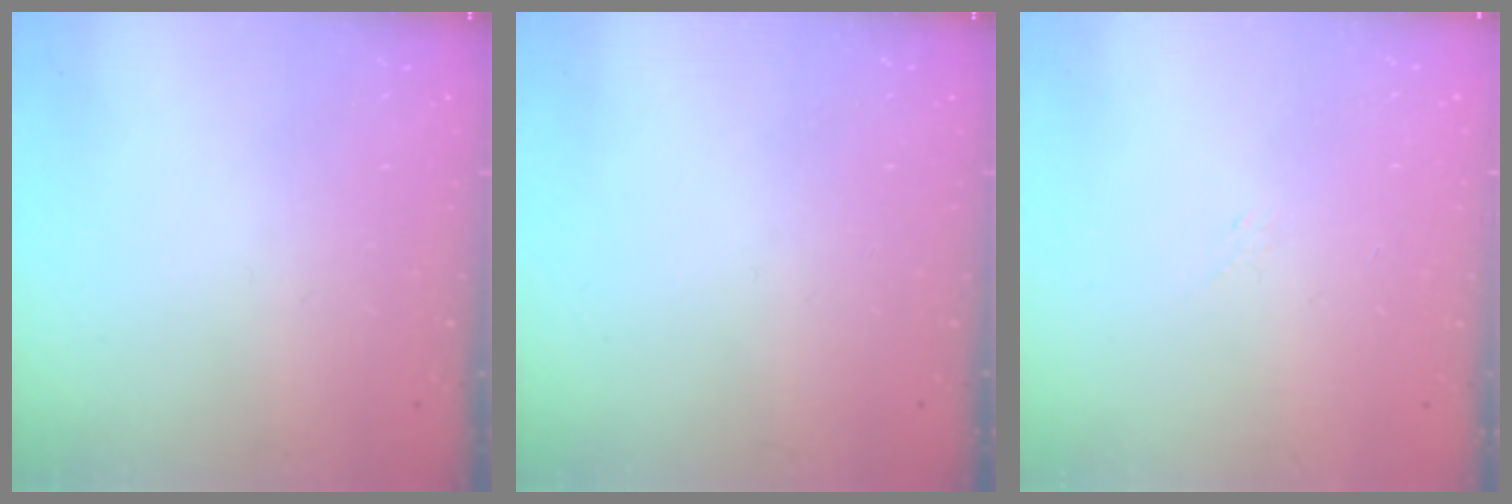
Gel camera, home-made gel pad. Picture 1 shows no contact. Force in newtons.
{"total": 0.0}
{"total": 3.3, "press": 3.2, "slide": 0.6}